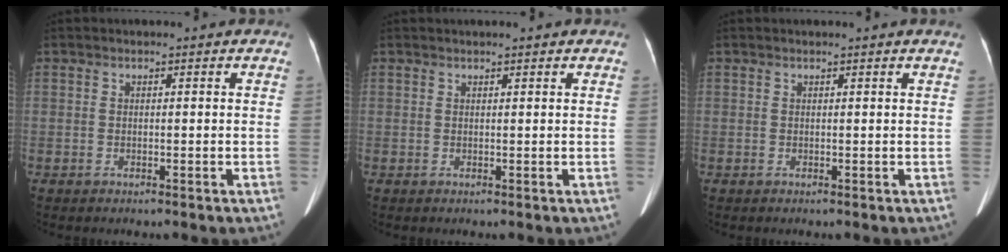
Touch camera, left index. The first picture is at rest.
{"total": 1.6, "force": [1.3, 0.2, 0.9], "torque": [-0.010, 0.014, 0.018]}
{"total": 1.0, "force": [0.9, -0.1, 0.3], "torque": [-0.011, 0.002, 0.013]}